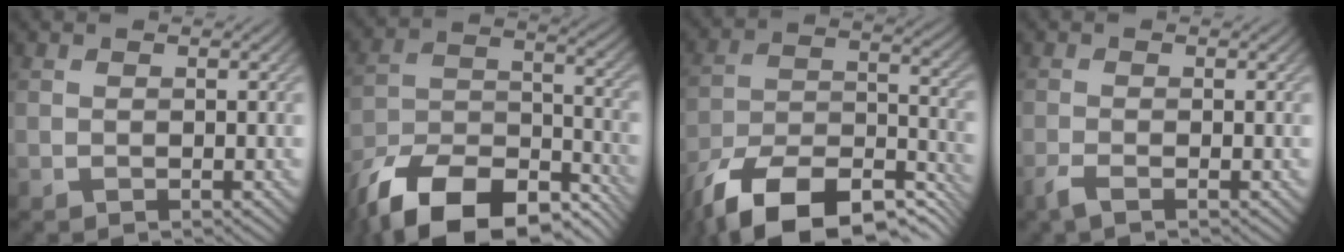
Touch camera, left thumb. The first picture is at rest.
{"total": 16.0, "force": [-12.1, 6.7, 8.0], "torque": [-0.175, -0.014, -0.205]}
{"total": 14.8, "force": [-11.2, 5.5, 8.1], "torque": [-0.165, -0.012, -0.191]}
{"total": 1.6, "force": [-1.0, 0.1, 1.2], "torque": [-0.029, -0.002, -0.028]}